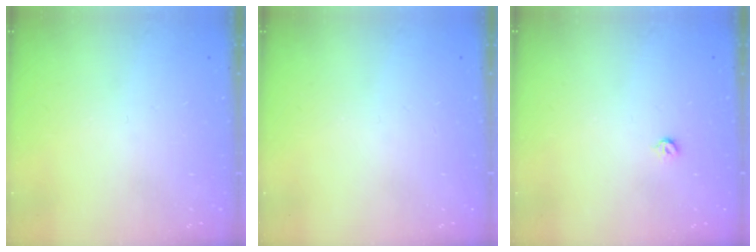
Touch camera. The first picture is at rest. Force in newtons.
{"total": 0.0}
{"total": 3.6, "press": 3.6, "slide": 0.7}